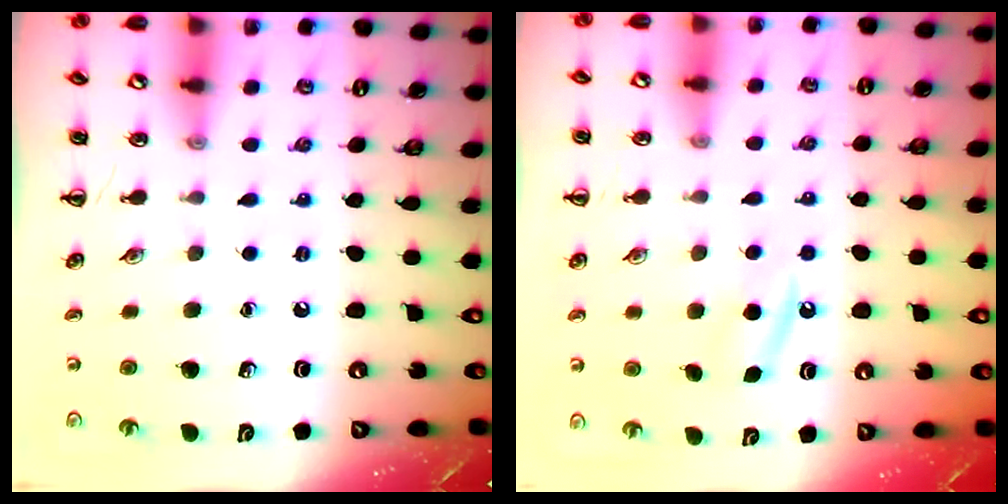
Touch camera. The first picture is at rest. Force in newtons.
{"total": 5.1, "press": 4.8, "slide": 1.6}